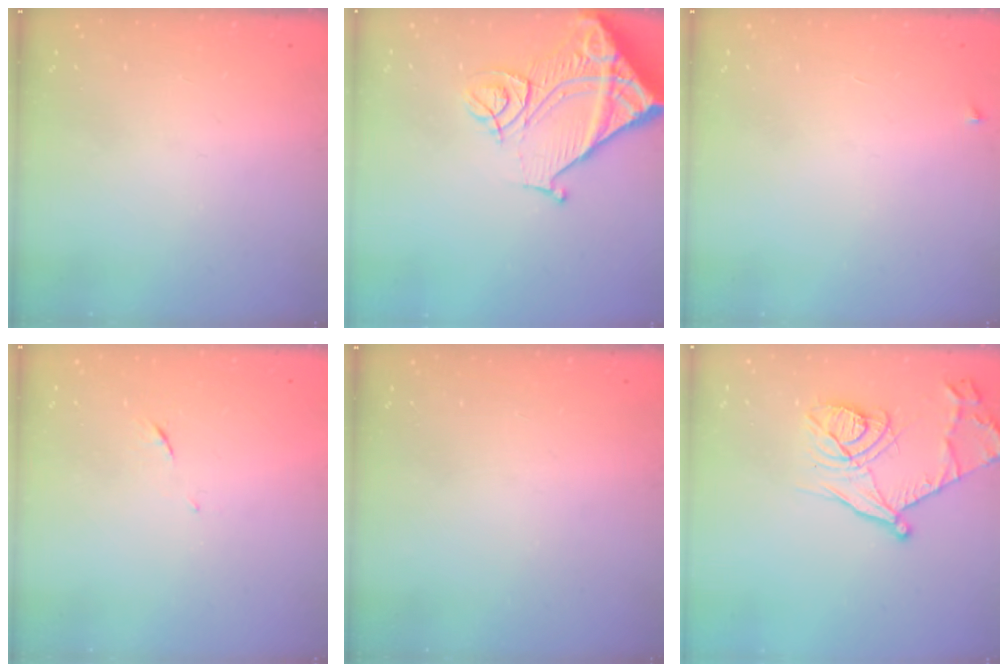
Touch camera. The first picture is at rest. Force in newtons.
{"total": 15.3, "press": 15.2, "slide": 1.9}
{"total": 2.5, "press": 2.4, "slide": 0.4}
{"total": 5.1, "press": 5.1, "slide": 0.4}
{"total": 0.0}
{"total": 16.2, "press": 16.2, "slide": 1.4}